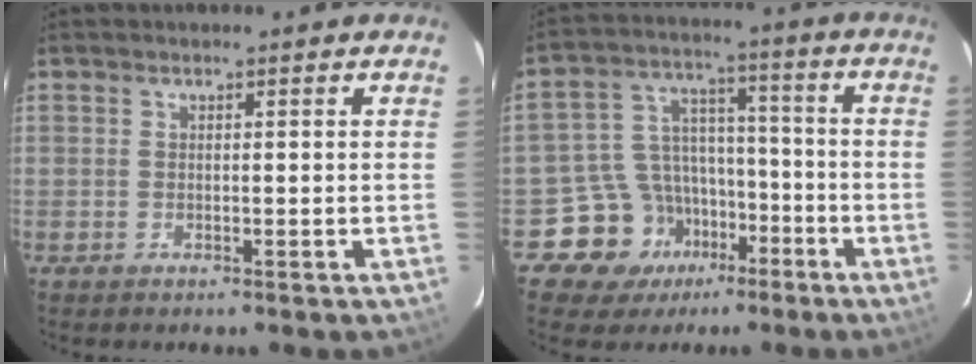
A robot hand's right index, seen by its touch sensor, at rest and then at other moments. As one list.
[{"total": 11.5, "force": [-7.4, 8.7, 1.4], "torque": [-0.045, 0.052, -0.115]}]